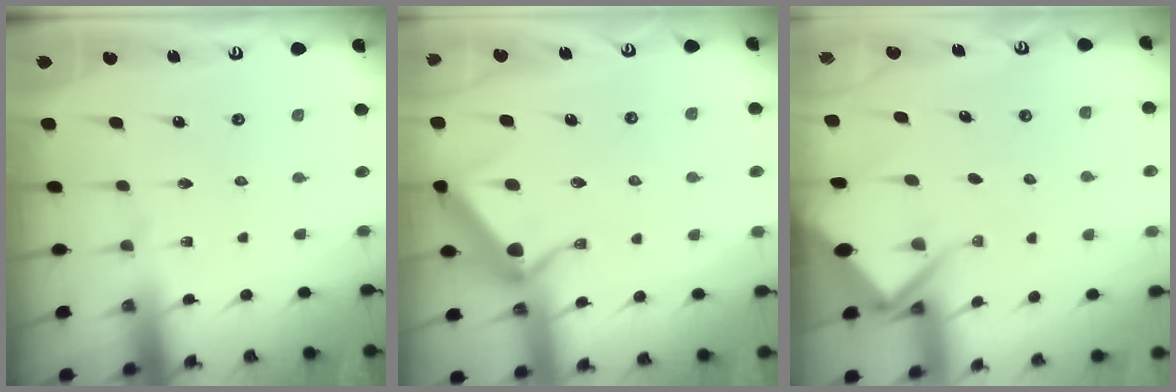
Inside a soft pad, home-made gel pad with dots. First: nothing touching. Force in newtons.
{"total": 12.1, "press": 12.1, "slide": 0.3}
{"total": 6.2, "press": 6.2, "slide": 0.5}